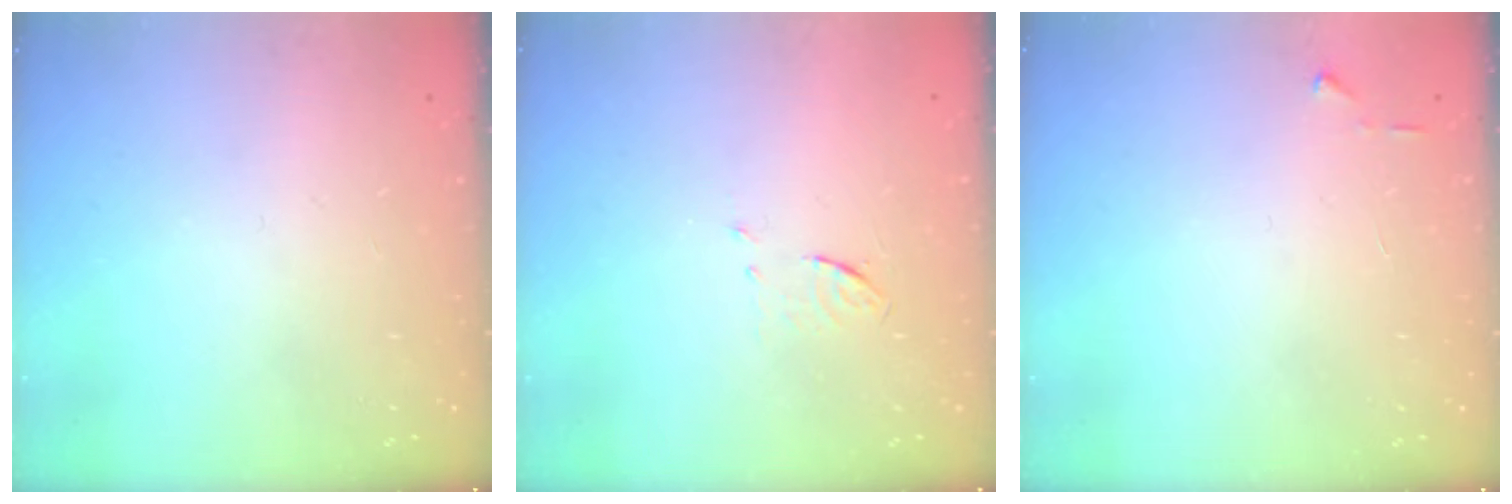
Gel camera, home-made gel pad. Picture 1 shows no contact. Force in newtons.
{"total": 3.9, "press": 3.6, "slide": 1.4}
{"total": 3.0, "press": 2.9, "slide": 0.4}